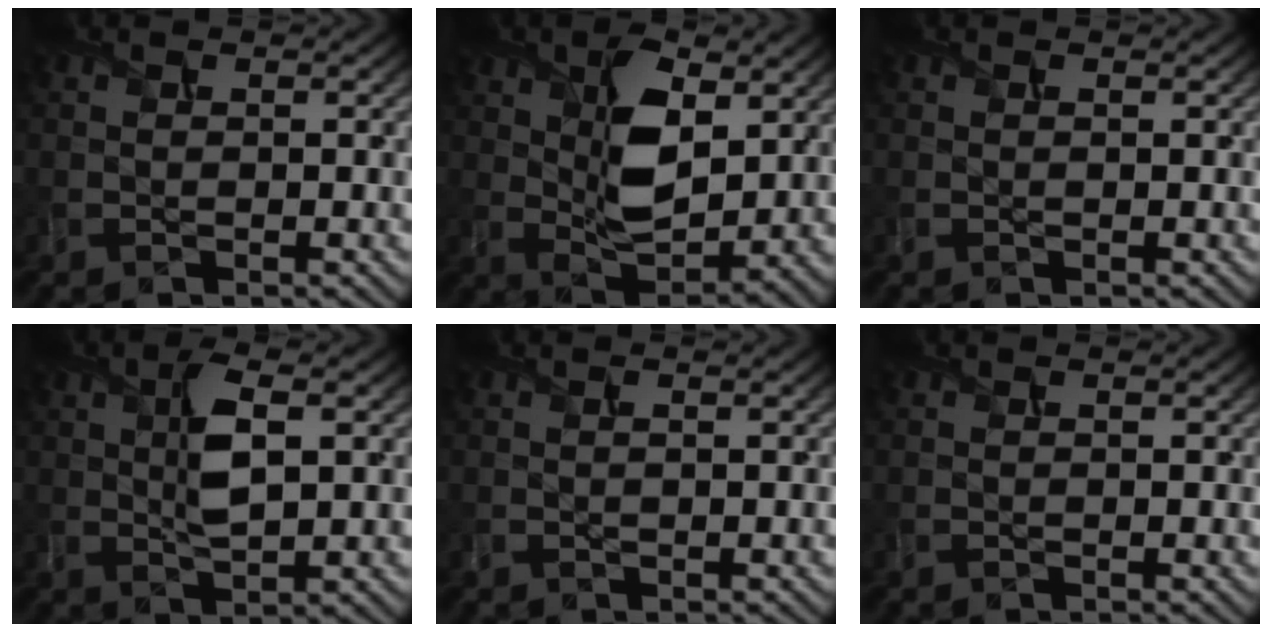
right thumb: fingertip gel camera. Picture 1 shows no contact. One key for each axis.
{"total": 9.8, "fx": 3.0, "fy": 5.0, "fz": 7.9, "tx": -0.157, "ty": -0.007, "tz": 0.055}
{"total": 0.0}
{"total": 5.6, "fx": 1.2, "fy": 2.0, "fz": 5.1, "tx": -0.101, "ty": 0.000, "tz": 0.024}
{"total": 0.6, "fx": 0.1, "fy": 0.1, "fz": 0.5, "tx": -0.012, "ty": 0.001, "tz": 0.002}
{"total": 0.0}